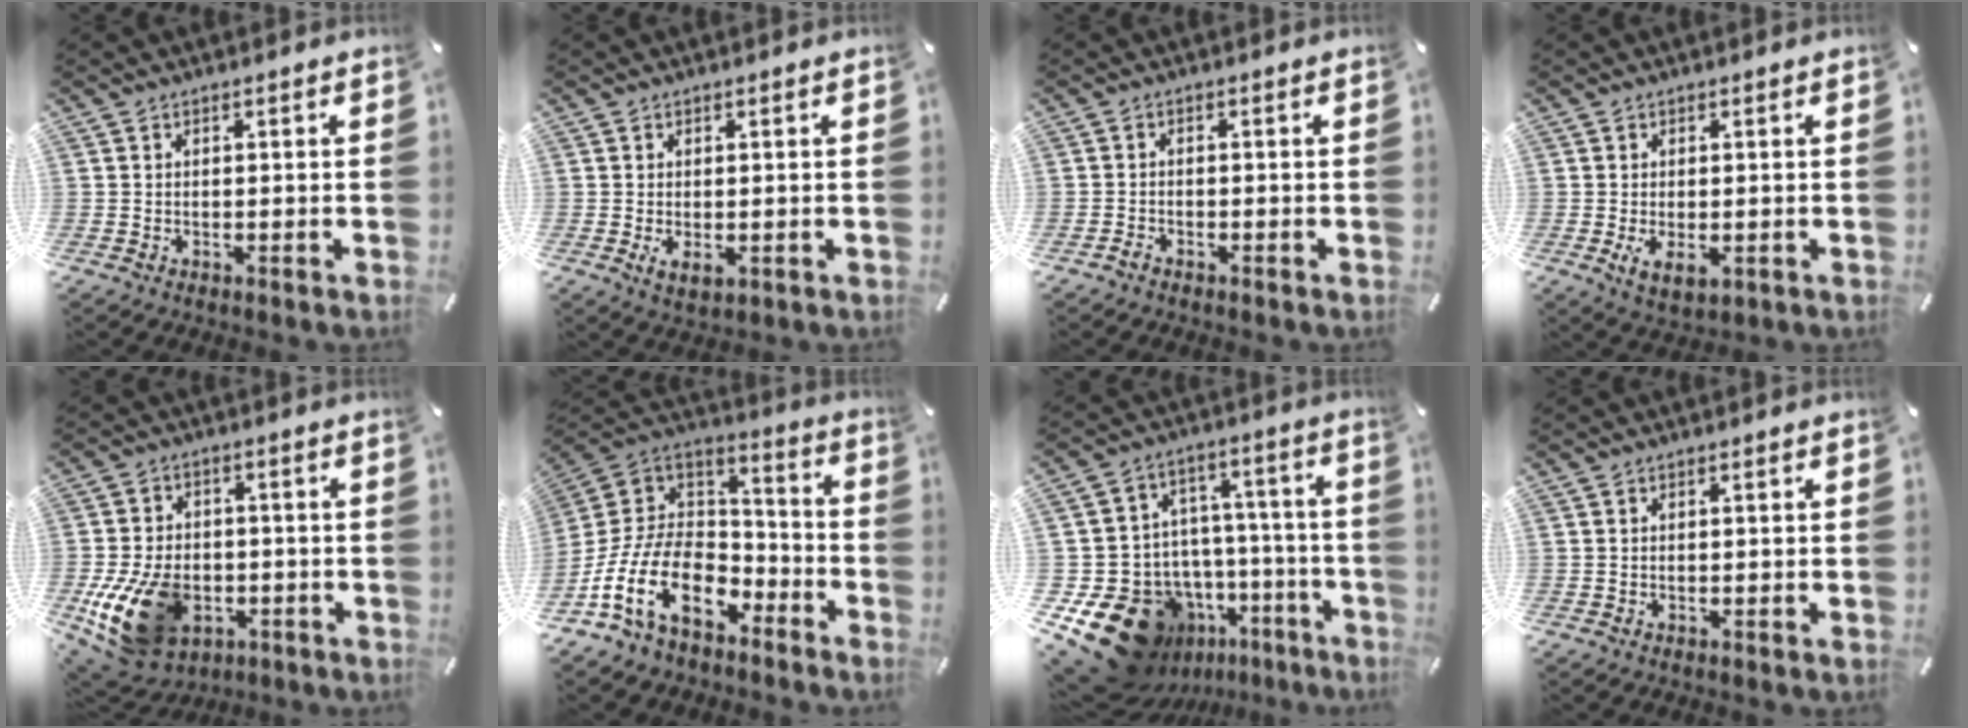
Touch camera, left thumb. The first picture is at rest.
{"total": 2.2, "force": [0.0, 1.0, 2.0], "torque": [-0.034, -0.004, -0.002]}
{"total": 1.0, "force": [-1.0, 0.2, 0.2], "torque": [-0.006, 0.002, -0.019]}
{"total": 3.6, "force": [-0.4, 1.7, 3.2], "torque": [-0.067, -0.002, -0.005]}
{"total": 17.2, "force": [-5.2, 12.0, 11.1], "torque": [-0.216, 0.023, -0.077]}
{"total": 19.6, "force": [-8.8, 12.1, 12.5], "torque": [-0.271, 0.026, -0.152]}
{"total": 19.9, "force": [-11.5, 14.2, 7.8], "torque": [-0.112, 0.057, -0.151]}
{"total": 0.0}